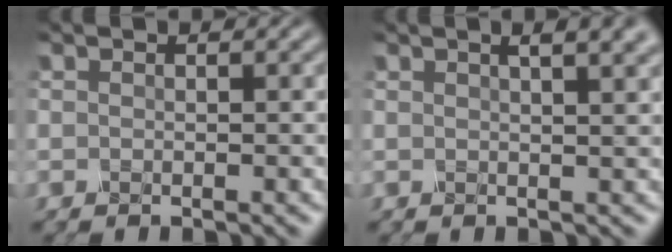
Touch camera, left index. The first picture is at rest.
{"total": 5.9, "force": [3.2, 2.5, 4.3], "torque": [-0.019, 0.036, 0.005]}